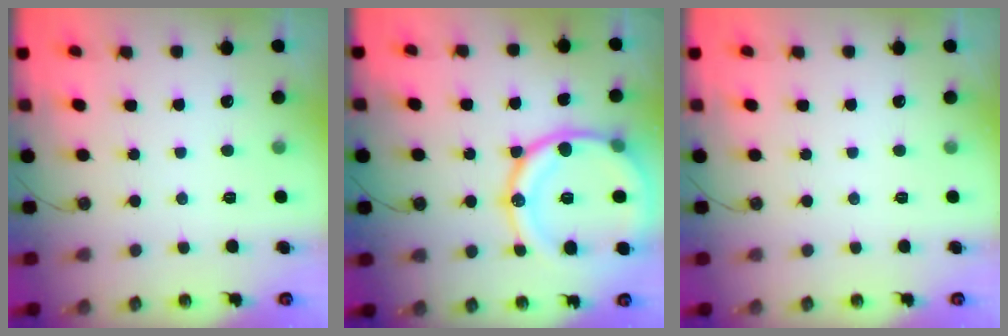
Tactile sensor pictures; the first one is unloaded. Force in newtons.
{"total": 21.9, "press": 21.7, "slide": 2.6}
{"total": 0.0}